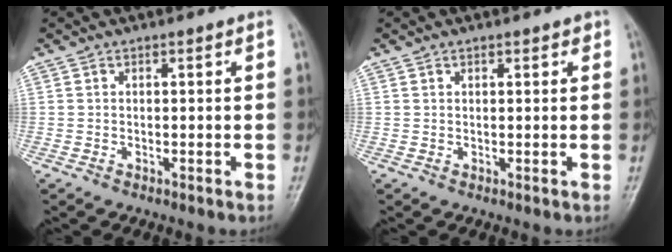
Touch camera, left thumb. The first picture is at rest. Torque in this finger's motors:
{"motor_torque": [-0.11, -0.11, 0.01, 0.05, 0.00]}